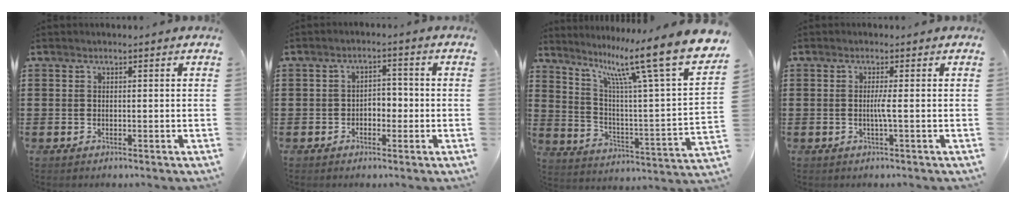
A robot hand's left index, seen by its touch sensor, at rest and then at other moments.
{"total": 2.7, "force": [-1.2, 1.7, 1.7], "torque": [-0.036, 0.007, -0.030]}
{"total": 14.7, "force": [10.6, 0.9, 10.1], "torque": [-0.187, -0.083, 0.161]}
{"total": 2.1, "force": [-0.3, -0.4, 2.0], "torque": [-0.038, -0.006, -0.009]}